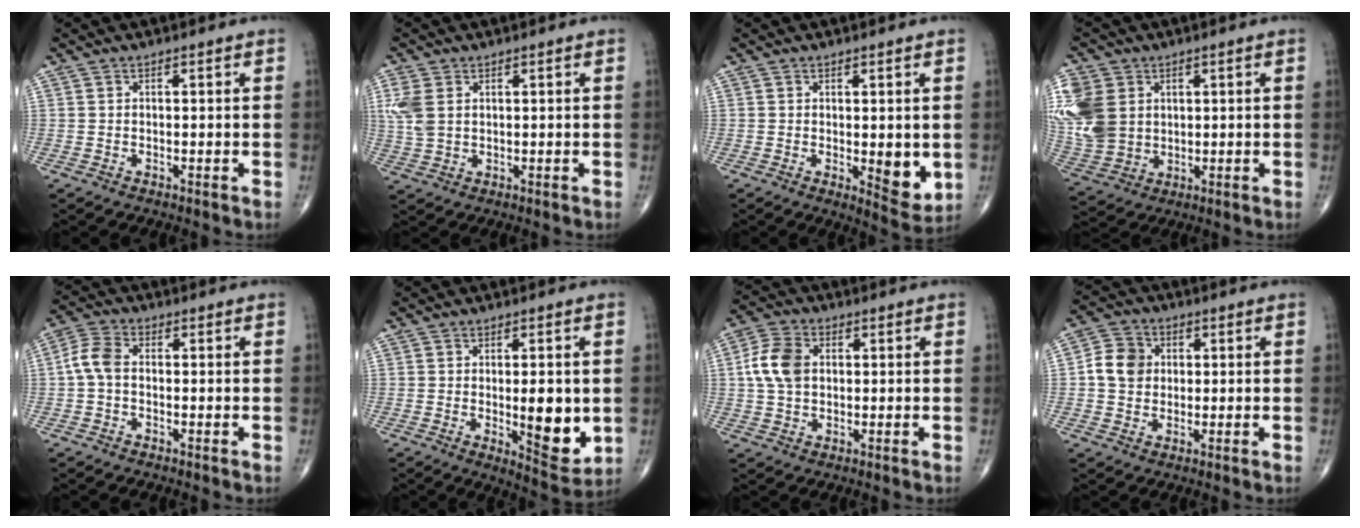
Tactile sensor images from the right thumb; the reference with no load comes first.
{"total": 5.3, "force": [1.4, 3.5, 3.7], "torque": [-0.093, 0.003, 0.033]}
{"total": 6.3, "force": [-0.5, 2.5, 5.8], "torque": [-0.061, -0.017, 0.002]}
{"total": 13.9, "force": [3.0, 10.9, 8.0], "torque": [-0.184, -0.005, 0.071]}
{"total": 5.1, "force": [-0.3, 3.3, 3.9], "torque": [-0.081, 0.014, -0.015]}
{"total": 10.2, "force": [-0.7, 3.7, 9.5], "torque": [-0.110, -0.022, 0.001]}
{"total": 8.0, "force": [1.0, 5.6, 5.6], "torque": [-0.110, 0.011, 0.015]}
{"total": 6.8, "force": [0.6, 5.9, 3.4], "torque": [-0.049, 0.011, 0.002]}